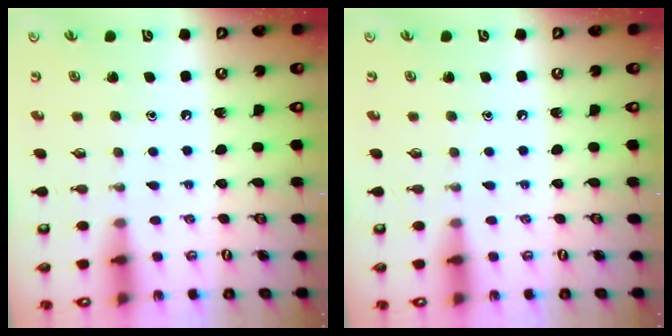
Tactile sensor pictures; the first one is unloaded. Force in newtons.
{"total": 0.0}